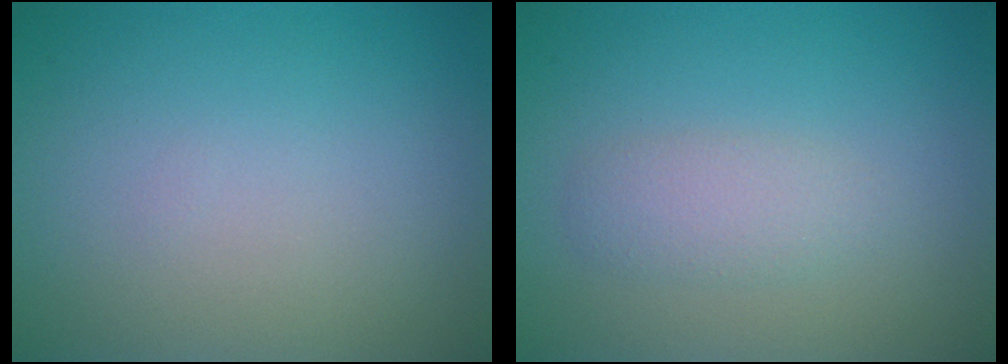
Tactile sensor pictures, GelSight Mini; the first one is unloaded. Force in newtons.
{"total": 2.1, "press": 2.1, "slide": 0.0}